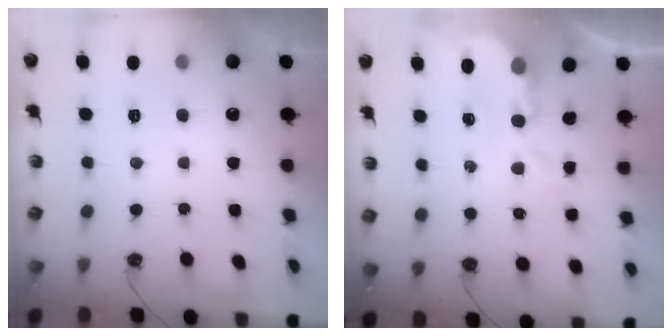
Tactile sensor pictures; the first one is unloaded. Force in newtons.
{"total": 3.9, "press": 3.9, "slide": 0.3}